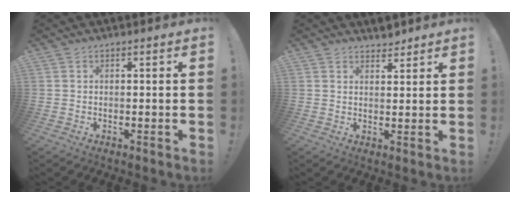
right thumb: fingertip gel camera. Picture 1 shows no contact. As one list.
[{"total": 3.2, "force": [2.9, 1.2, 0.5], "torque": [0.011, -0.024, 0.050]}]